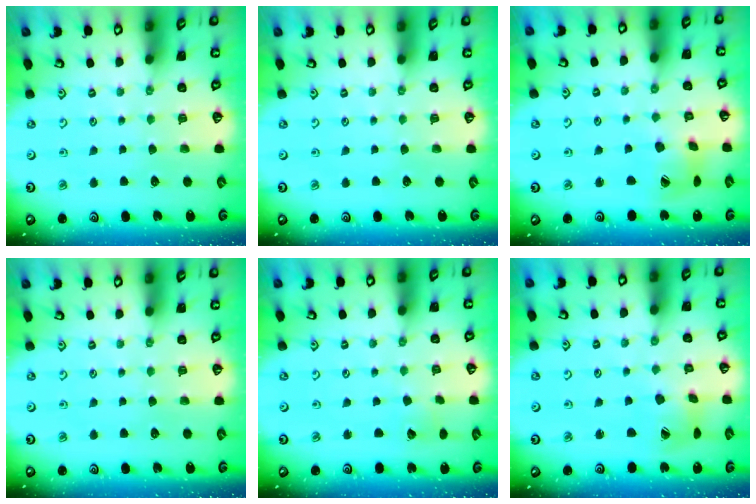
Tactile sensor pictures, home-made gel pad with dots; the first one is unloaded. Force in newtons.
{"total": 0.0}
{"total": 10.1, "press": 10.0, "slide": 1.2}
{"total": 0.0}
{"total": 3.2, "press": 3.2, "slide": 0.4}
{"total": 7.8, "press": 7.7, "slide": 0.8}